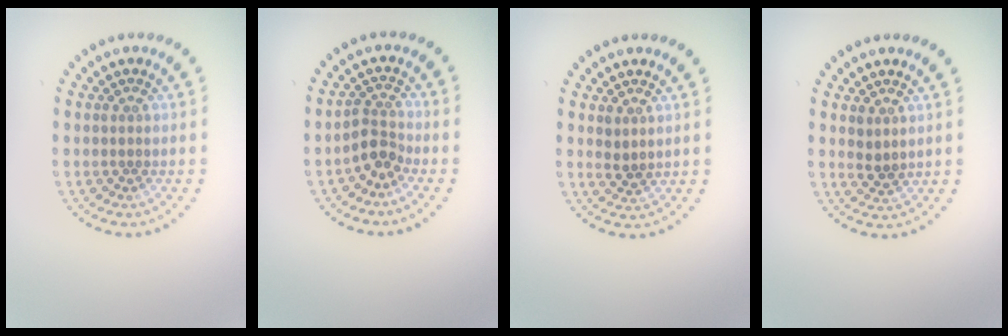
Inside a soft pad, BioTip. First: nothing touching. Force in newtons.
{"total": 2.3, "press": 1.7, "slide": 1.5}
{"total": 1.1, "press": 1.0, "slide": 0.6}
{"total": 1.3, "press": 1.1, "slide": 0.6}